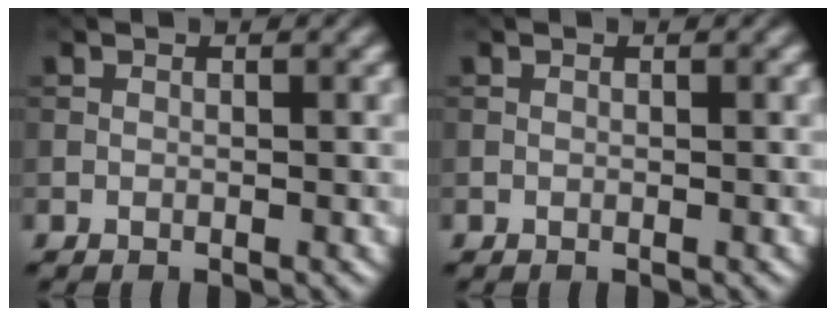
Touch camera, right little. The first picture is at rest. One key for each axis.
{"total": 0.0}